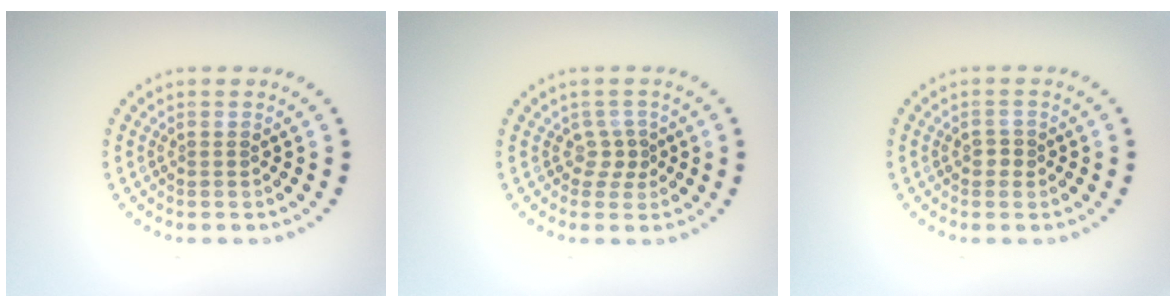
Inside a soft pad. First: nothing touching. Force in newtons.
{"total": 1.6, "press": 1.1, "slide": 1.2}
{"total": 1.1, "press": 1.0, "slide": 0.4}